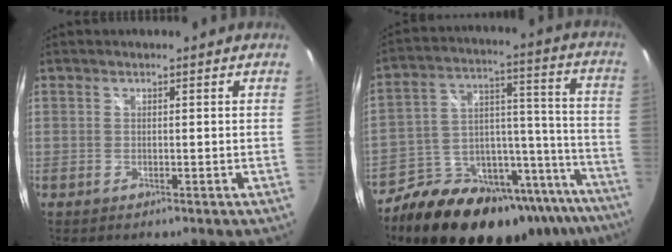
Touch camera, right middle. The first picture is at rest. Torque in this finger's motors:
{"motor_torque": [1.16, -0.98, 0.48, 0.21]}